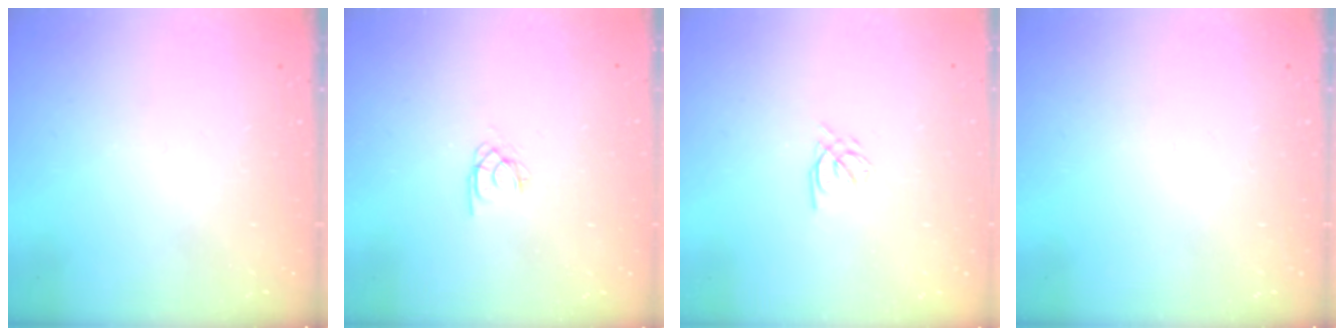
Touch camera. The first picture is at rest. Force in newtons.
{"total": 1.7, "press": 1.7, "slide": 0.1}
{"total": 2.4, "press": 2.4, "slide": 0.3}
{"total": 0.0}